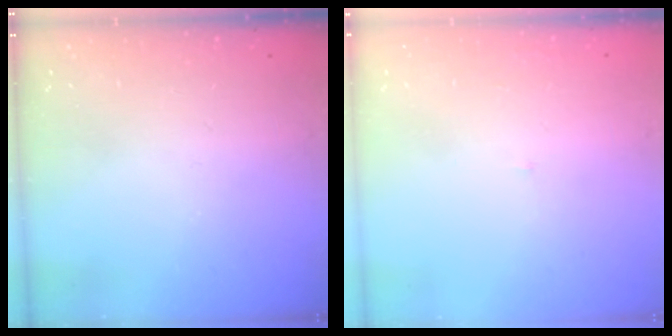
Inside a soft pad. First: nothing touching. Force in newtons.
{"total": 2.0, "press": 2.0, "slide": 0.1}